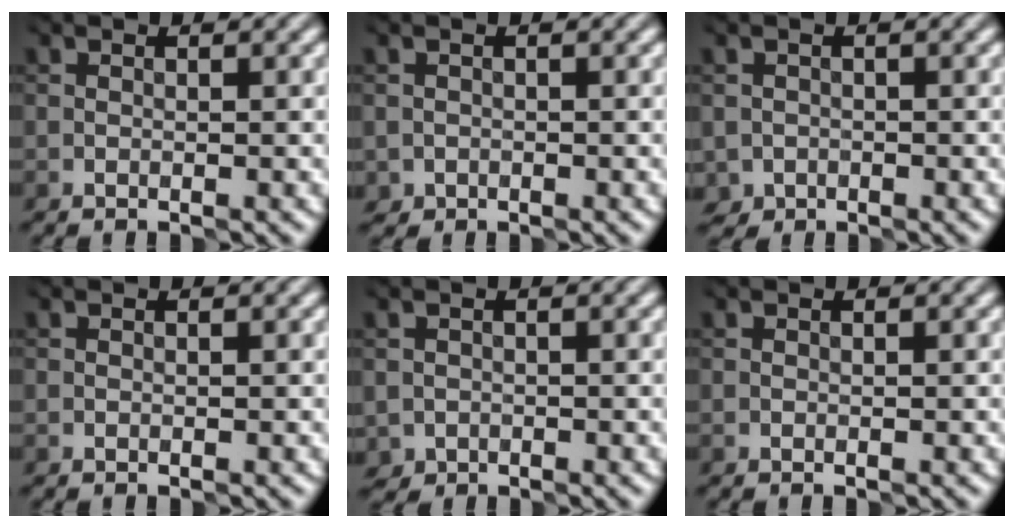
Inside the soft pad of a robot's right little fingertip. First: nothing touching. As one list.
[{"total": 0.9, "force": [-0.4, 0.8, 0.0], "torque": [0.006, -0.001, -0.008]}, {"total": 1.6, "force": [-0.9, 1.3, 0.1], "torque": [0.002, -0.004, -0.016]}, {"total": 0.0}, {"total": 1.4, "force": [-0.4, 1.3, 0.3], "torque": [-0.002, -0.006, -0.007]}, {"total": 0.0}]